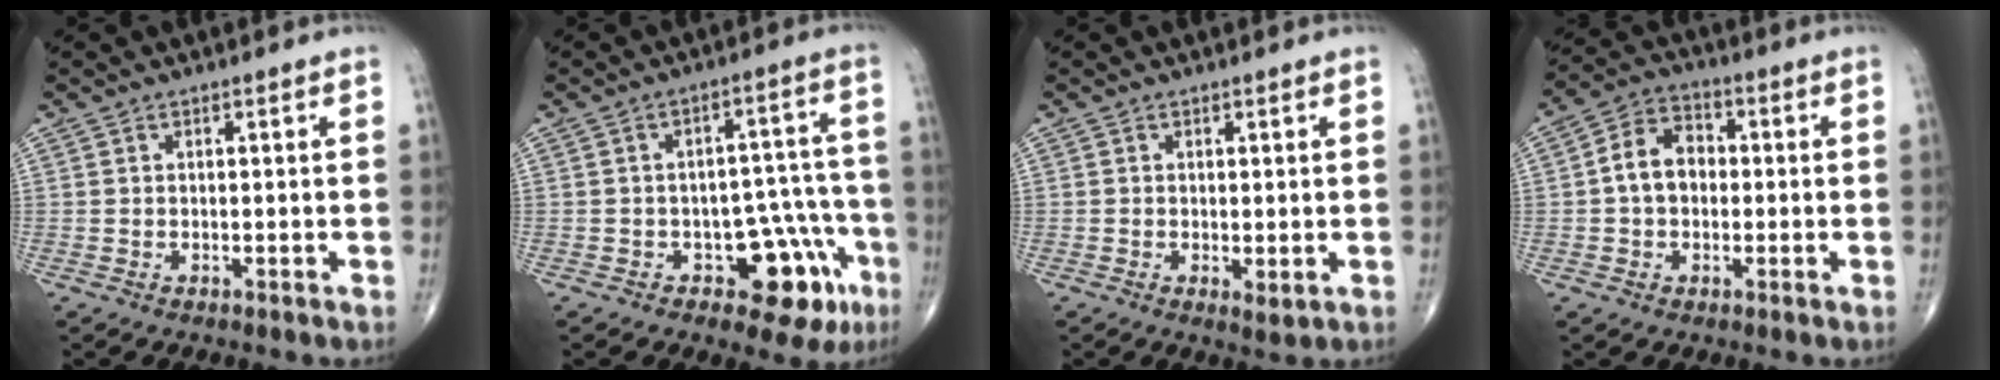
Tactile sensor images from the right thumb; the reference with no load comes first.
{"total": 12.5, "force": [-5.8, 6.8, 8.8], "torque": [-0.052, 0.046, -0.067]}
{"total": 2.1, "force": [-0.3, 0.9, 1.9], "torque": [-0.031, -0.008, -0.003]}
{"total": 8.0, "force": [-0.1, 6.0, 5.3], "torque": [-0.074, 0.024, -0.014]}